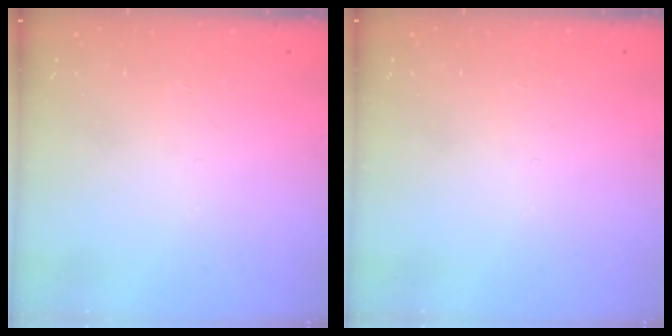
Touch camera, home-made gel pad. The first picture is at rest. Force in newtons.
{"total": 0.0}